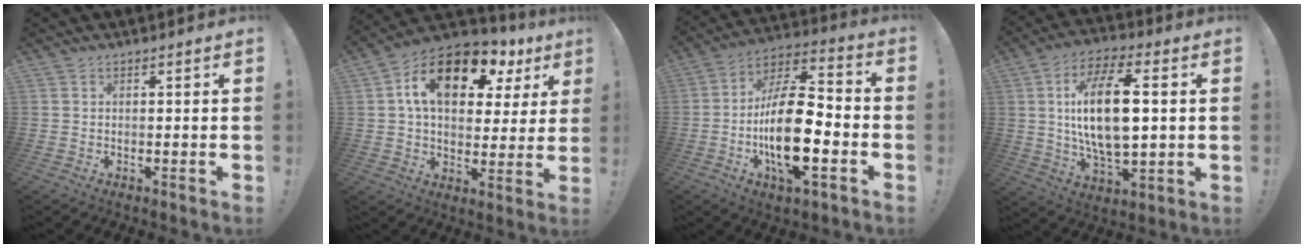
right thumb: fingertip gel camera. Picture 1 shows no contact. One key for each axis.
{"total": 17.7, "fx": 8.1, "fy": 10.0, "fz": 12.2, "tx": -0.193, "ty": -0.031, "tz": 0.137}
{"total": 20.6, "fx": -4.8, "fy": 8.6, "fz": 18.1, "tx": -0.343, "ty": 0.019, "tz": -0.078}
{"total": 19.1, "fx": 2.1, "fy": 8.5, "fz": 17.0, "tx": -0.314, "ty": -0.003, "tz": 0.024}